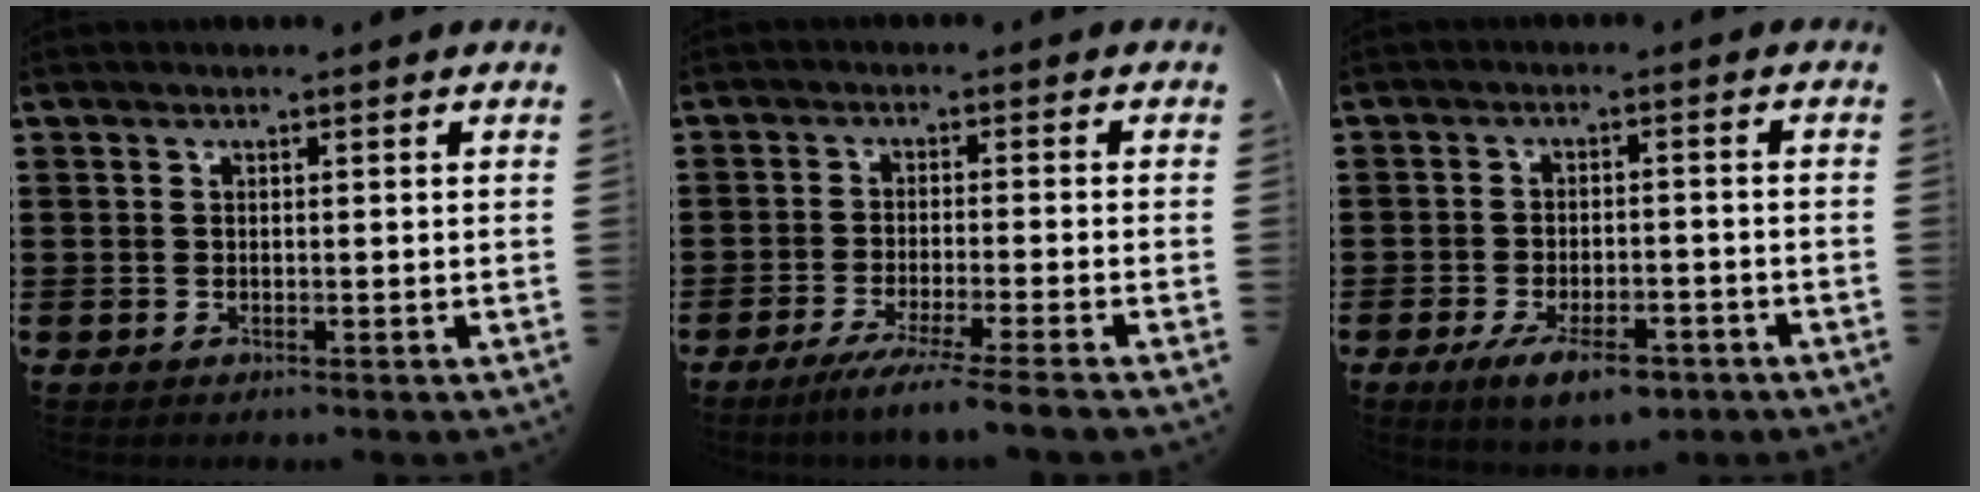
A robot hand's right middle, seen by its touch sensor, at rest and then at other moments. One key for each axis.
{"total": 4.7, "fx": -4.0, "fy": -0.5, "fz": 2.4, "tx": -0.042, "ty": -0.017, "tz": -0.074}
{"total": 6.3, "fx": -4.3, "fy": 2.1, "fz": 4.1, "tx": -0.075, "ty": 0.002, "tz": -0.076}